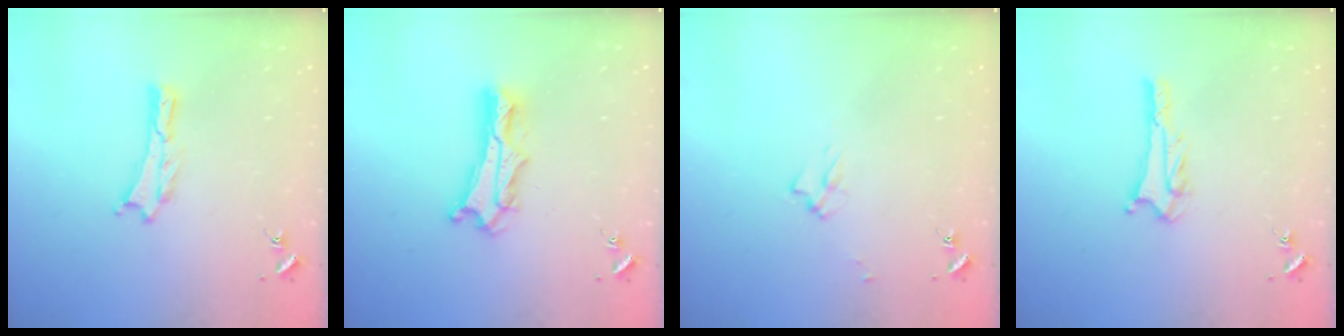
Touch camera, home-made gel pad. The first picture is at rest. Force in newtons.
{"total": 5.2, "press": 5.2, "slide": 0.6}
{"total": 2.5, "press": 2.5, "slide": 0.4}
{"total": 2.8, "press": 2.8, "slide": 0.2}